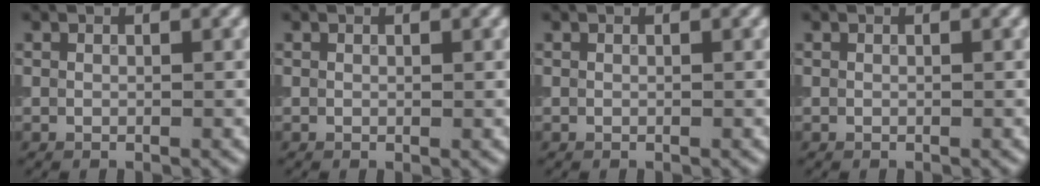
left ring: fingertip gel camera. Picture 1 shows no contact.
{"total": 0.0}
{"total": 0.0}
{"total": 0.0}